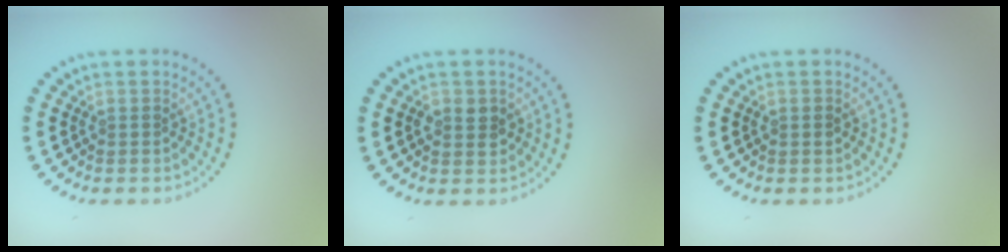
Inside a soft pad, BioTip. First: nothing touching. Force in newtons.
{"total": 2.0, "press": 2.0, "slide": 0.1}
{"total": 0.8, "press": 0.8, "slide": 0.0}